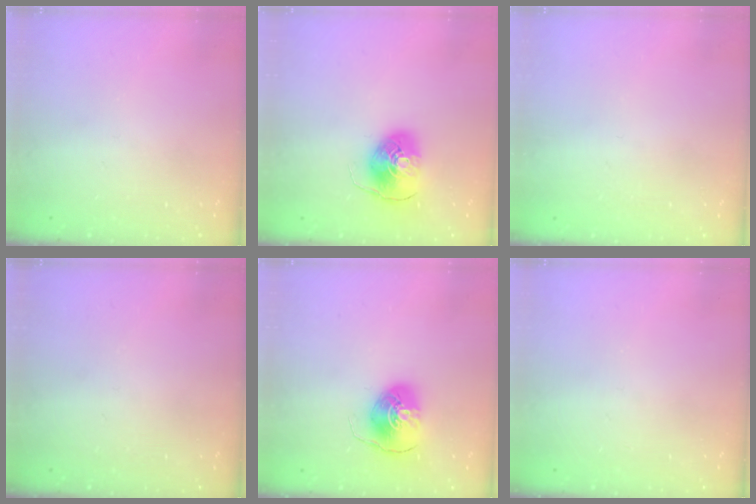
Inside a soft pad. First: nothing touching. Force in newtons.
{"total": 8.1, "press": 8.1, "slide": 0.6}
{"total": 0.9, "press": 0.9, "slide": 0.1}
{"total": 0.0}
{"total": 7.6, "press": 7.6, "slide": 0.3}
{"total": 0.0}